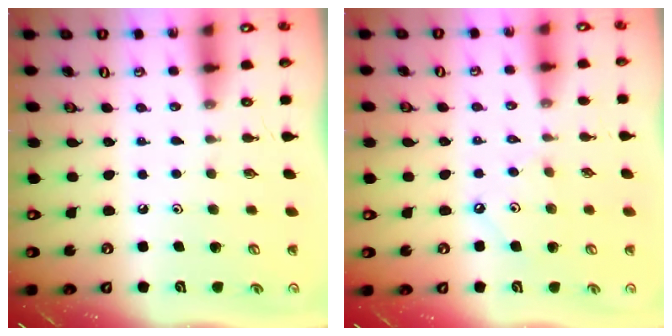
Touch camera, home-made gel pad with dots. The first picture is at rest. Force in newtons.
{"total": 7.1, "press": 7.0, "slide": 0.9}